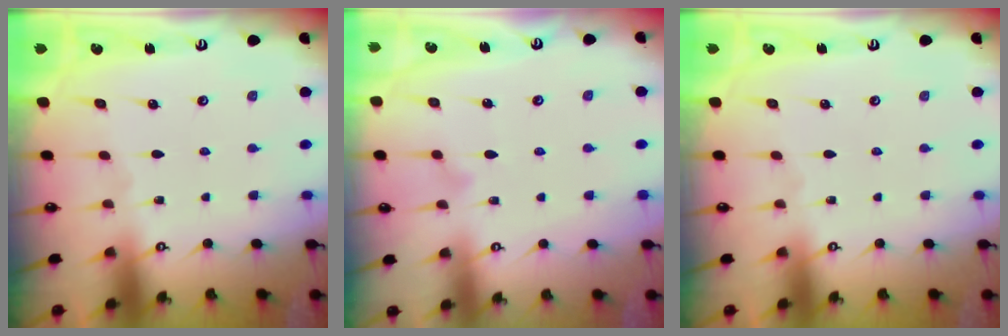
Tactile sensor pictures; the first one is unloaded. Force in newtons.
{"total": 6.4, "press": 6.4, "slide": 0.4}
{"total": 0.0}